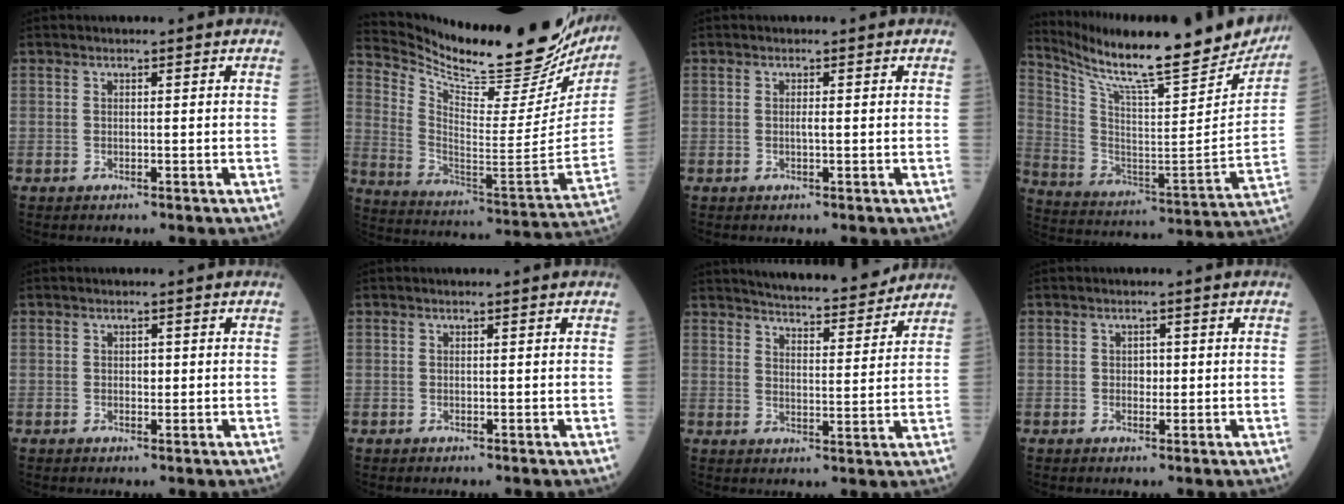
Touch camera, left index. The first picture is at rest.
{"total": 27.1, "force": [24.8, 5.3, 9.7], "torque": [-0.171, -0.076, 0.349]}
{"total": 0.7, "force": [0.1, 0.0, 0.7], "torque": [-0.015, 0.000, 0.002]}
{"total": 27.6, "force": [23.9, 3.5, 13.5], "torque": [-0.237, -0.061, 0.346]}
{"total": 0.9, "force": [0.2, 0.6, 0.7], "torque": [-0.011, 0.002, 0.002]}
{"total": 0.6, "force": [0.6, 0.0, 0.2], "torque": [-0.008, 0.006, 0.008]}
{"total": 14.4, "force": [13.4, 1.6, 5.0], "torque": [-0.072, -0.004, 0.180]}
{"total": 1.3, "force": [0.1, 0.9, 0.9], "torque": [-0.012, 0.002, 0.002]}